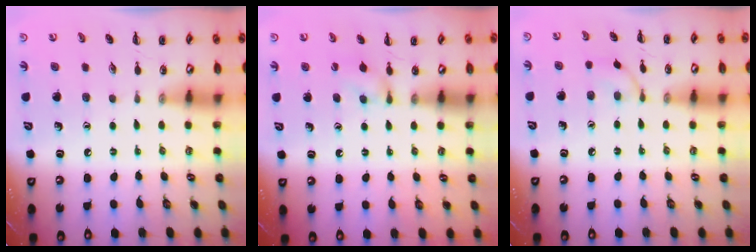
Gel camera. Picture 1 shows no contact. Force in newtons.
{"total": 4.9, "press": 4.6, "slide": 1.6}
{"total": 4.6, "press": 4.4, "slide": 1.3}